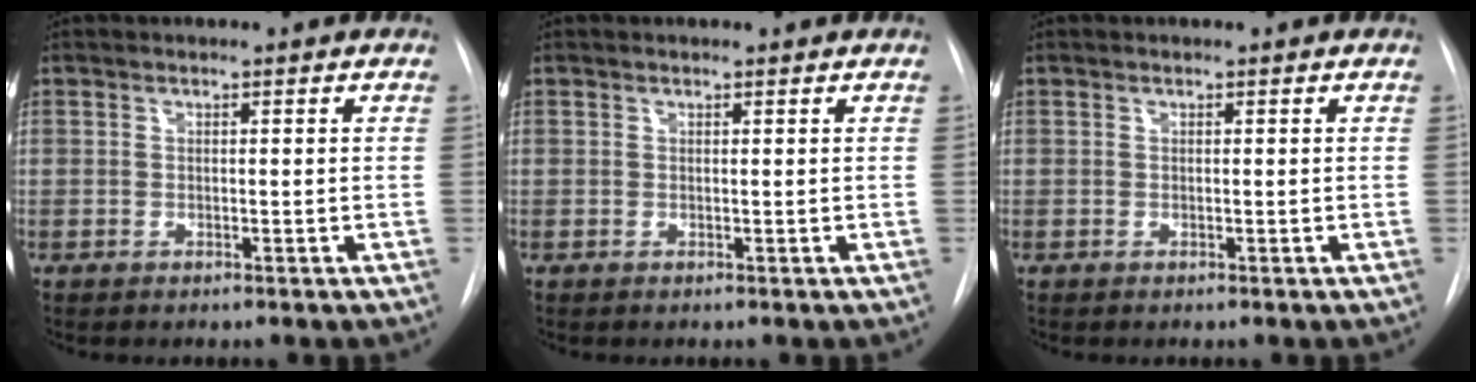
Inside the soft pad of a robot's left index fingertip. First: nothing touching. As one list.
[{"total": 0.6, "force": [0.6, 0.0, 0.0], "torque": [-0.003, 0.002, 0.006]}, {"total": 0.0}]